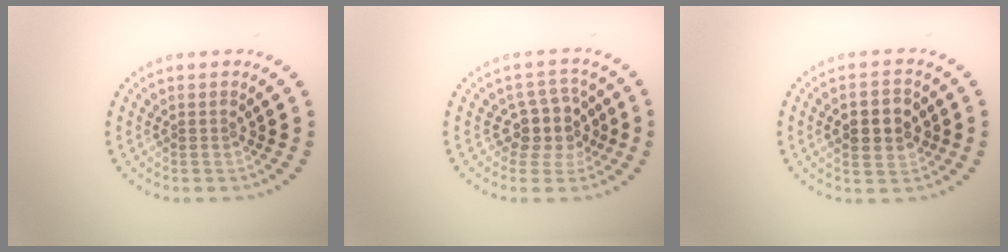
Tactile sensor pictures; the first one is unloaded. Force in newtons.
{"total": 3.5, "press": 2.8, "slide": 2.0}
{"total": 3.7, "press": 3.7, "slide": 0.1}